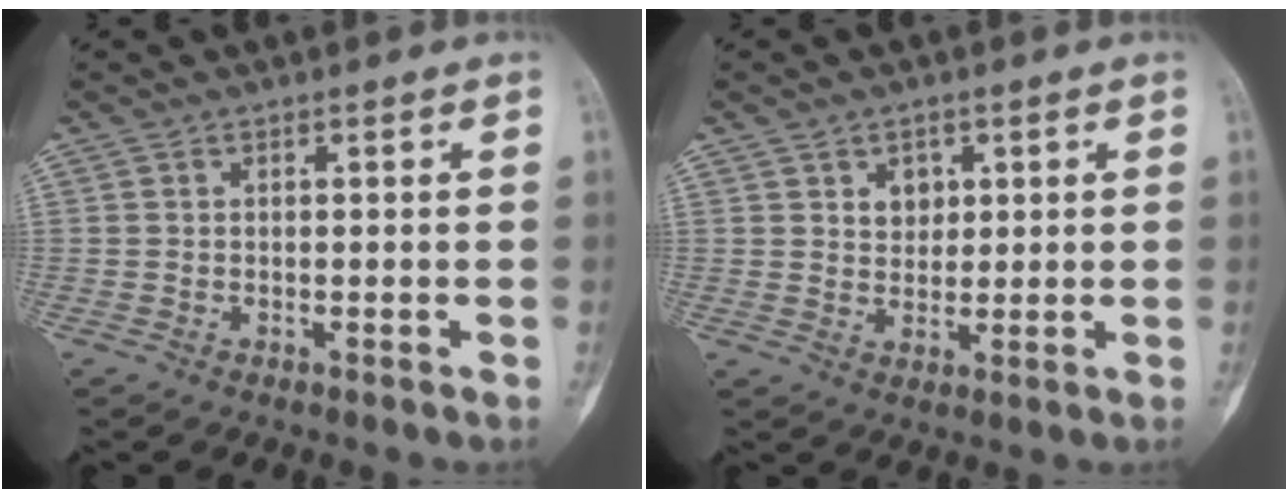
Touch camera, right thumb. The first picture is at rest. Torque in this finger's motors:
{"motor_torque": [-0.23, 0.23, 0.05, 0.04, 0.04]}